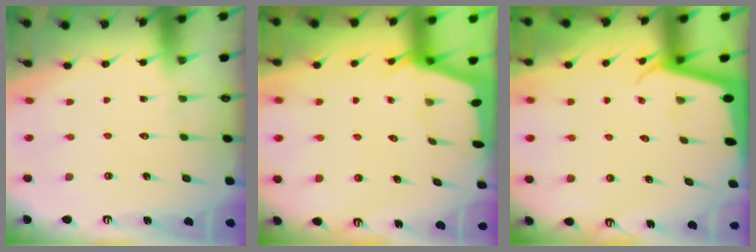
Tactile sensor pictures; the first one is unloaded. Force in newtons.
{"total": 2.3, "press": 2.3, "slide": 0.3}
{"total": 2.0, "press": 2.0, "slide": 0.1}